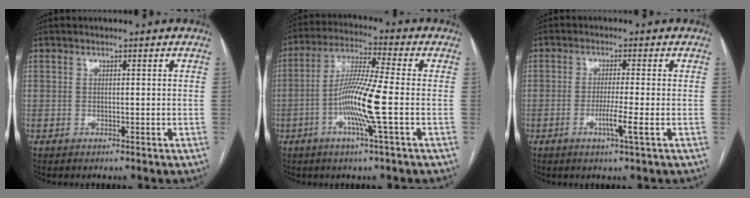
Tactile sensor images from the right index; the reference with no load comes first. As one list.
[{"total": 11.0, "force": [-2.6, -0.7, 10.7], "torque": [-0.208, -0.005, -0.058]}, {"total": 4.1, "force": [-1.4, -0.7, 3.8], "torque": [-0.074, -0.009, -0.027]}]